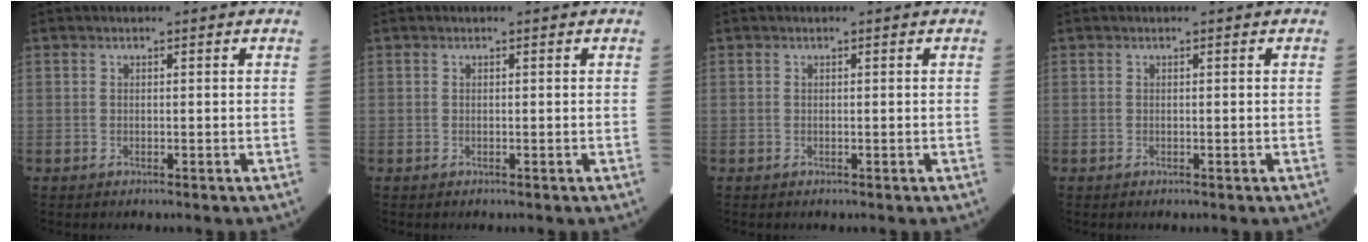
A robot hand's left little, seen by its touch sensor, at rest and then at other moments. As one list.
[{"total": 0.0}, {"total": 0.0}, {"total": 0.0}]